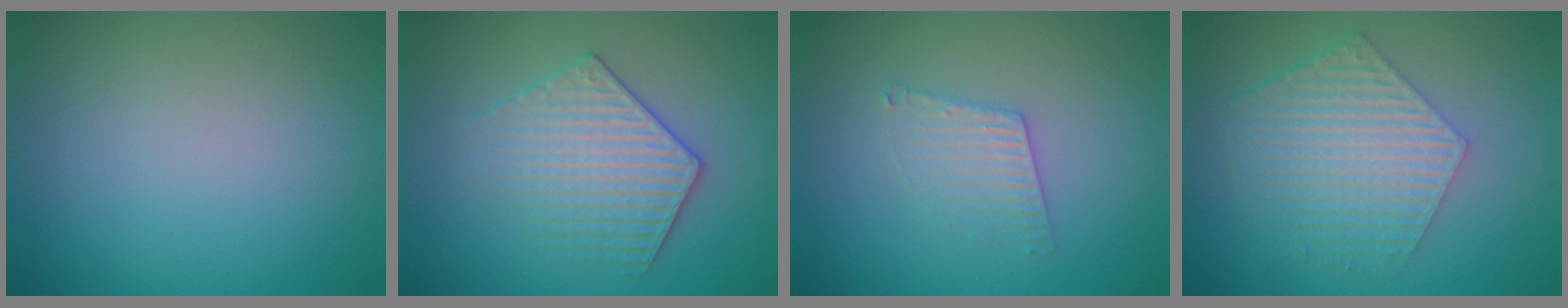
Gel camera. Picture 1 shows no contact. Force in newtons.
{"total": 3.6, "press": 3.5, "slide": 0.5}
{"total": 2.1, "press": 2.1, "slide": 0.3}
{"total": 6.0, "press": 4.4, "slide": 4.1}